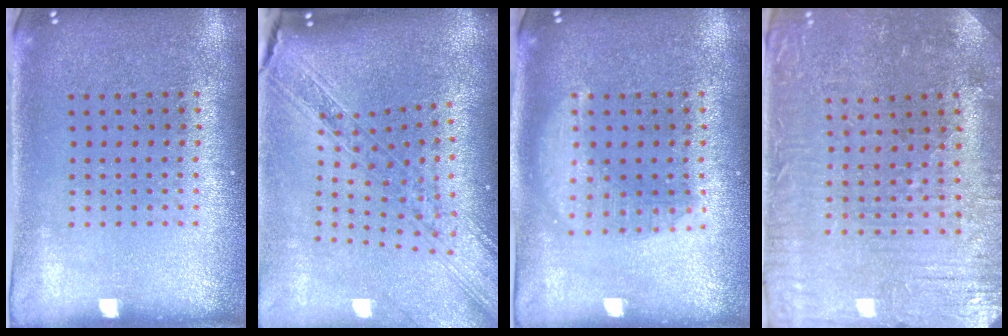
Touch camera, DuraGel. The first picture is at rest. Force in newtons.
{"total": 2.3, "press": 1.9, "slide": 1.3}
{"total": 1.4, "press": 1.4, "slide": 0.1}
{"total": 1.3, "press": 1.3, "slide": 0.4}